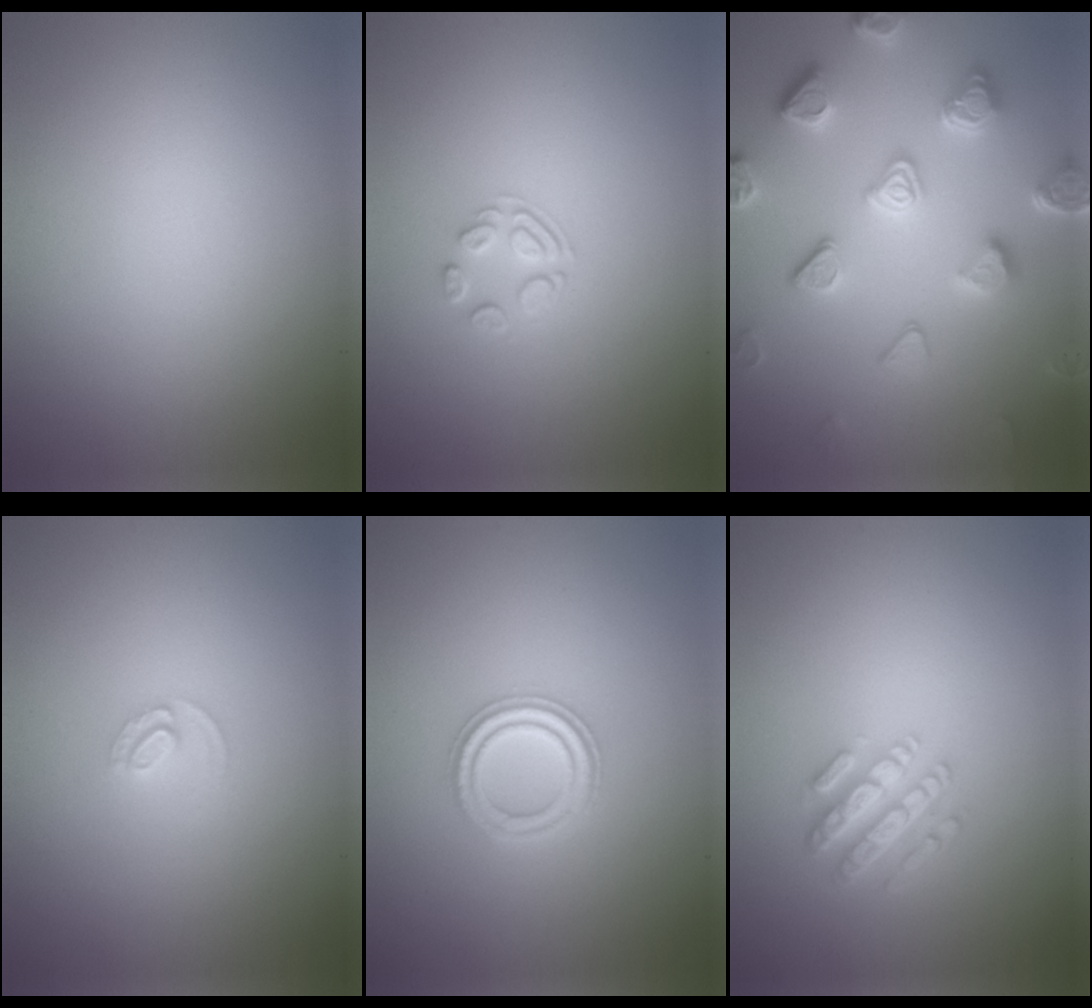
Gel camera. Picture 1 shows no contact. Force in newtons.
{"total": 1.7, "press": 1.0, "slide": 1.4}
{"total": 5.5, "press": 4.9, "slide": 2.5}
{"total": 1.2, "press": 1.2, "slide": 0.0}
{"total": 2.7, "press": 2.6, "slide": 0.7}
{"total": 4.3, "press": 3.2, "slide": 2.9}